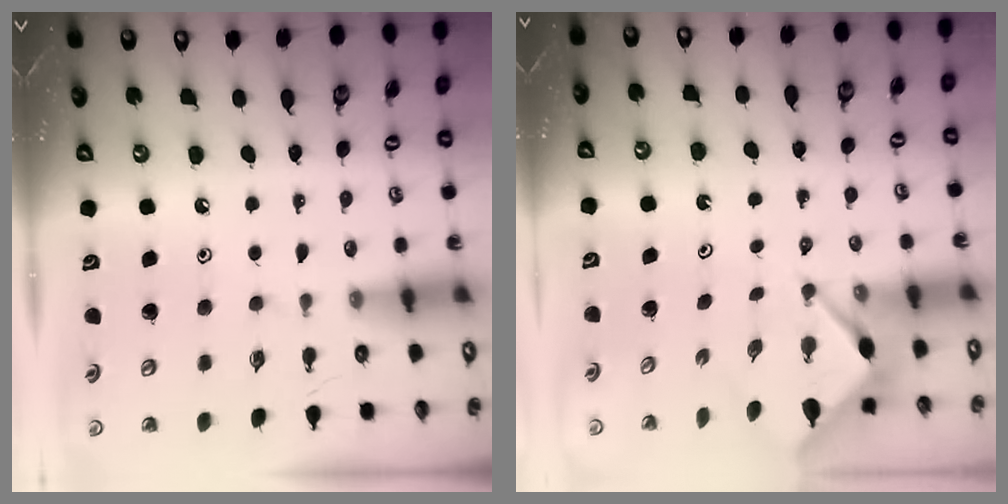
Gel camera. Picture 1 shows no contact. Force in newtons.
{"total": 2.8, "press": 2.8, "slide": 0.3}